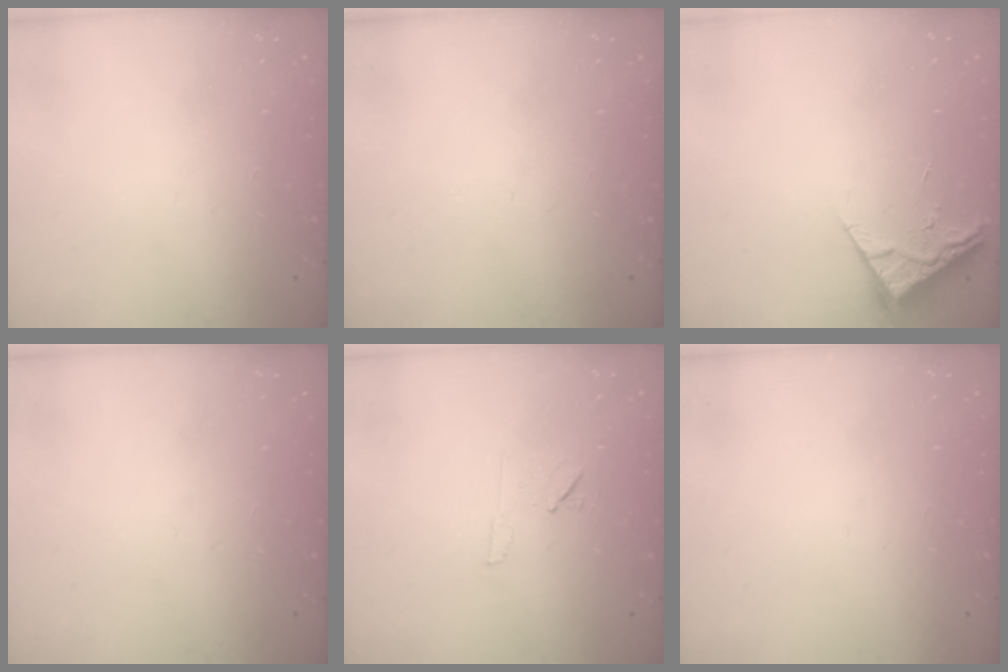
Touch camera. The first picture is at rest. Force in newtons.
{"total": 0.0}
{"total": 3.7, "press": 3.6, "slide": 0.5}
{"total": 0.0}
{"total": 6.4, "press": 6.4, "slide": 0.6}
{"total": 1.5, "press": 1.5, "slide": 0.1}